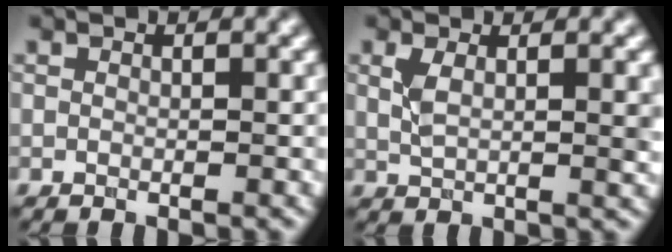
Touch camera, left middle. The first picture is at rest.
{"total": 3.4, "force": [0.9, 1.2, 3.0], "torque": [-0.061, -0.004, 0.019]}